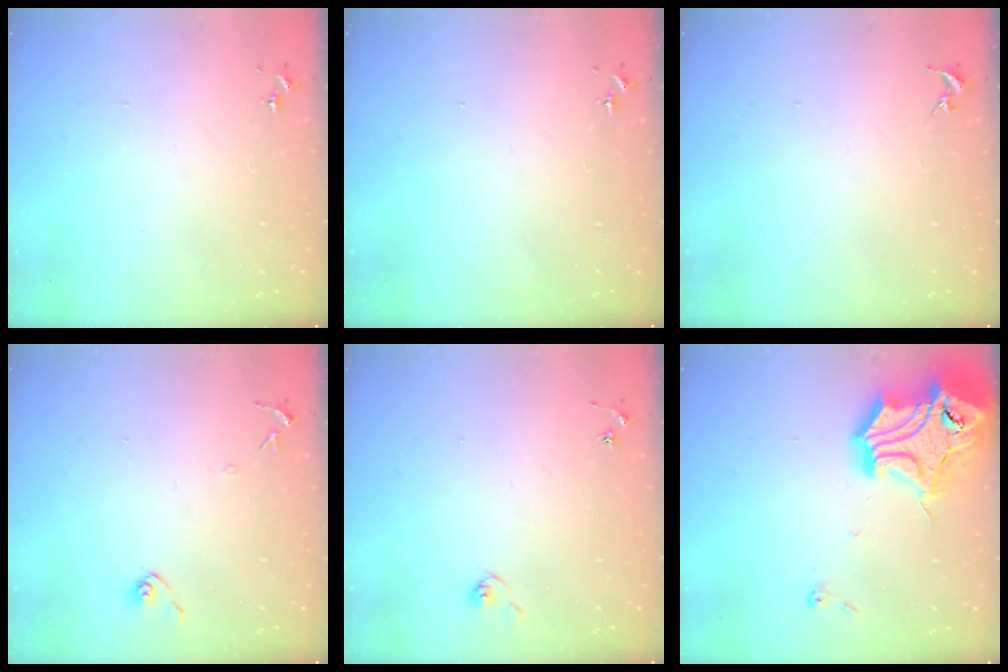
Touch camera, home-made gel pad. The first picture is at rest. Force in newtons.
{"total": 0.0}
{"total": 0.0}
{"total": 6.6, "press": 6.6, "slide": 0.5}
{"total": 5.0, "press": 5.0, "slide": 0.5}
{"total": 23.2, "press": 23.0, "slide": 2.7}